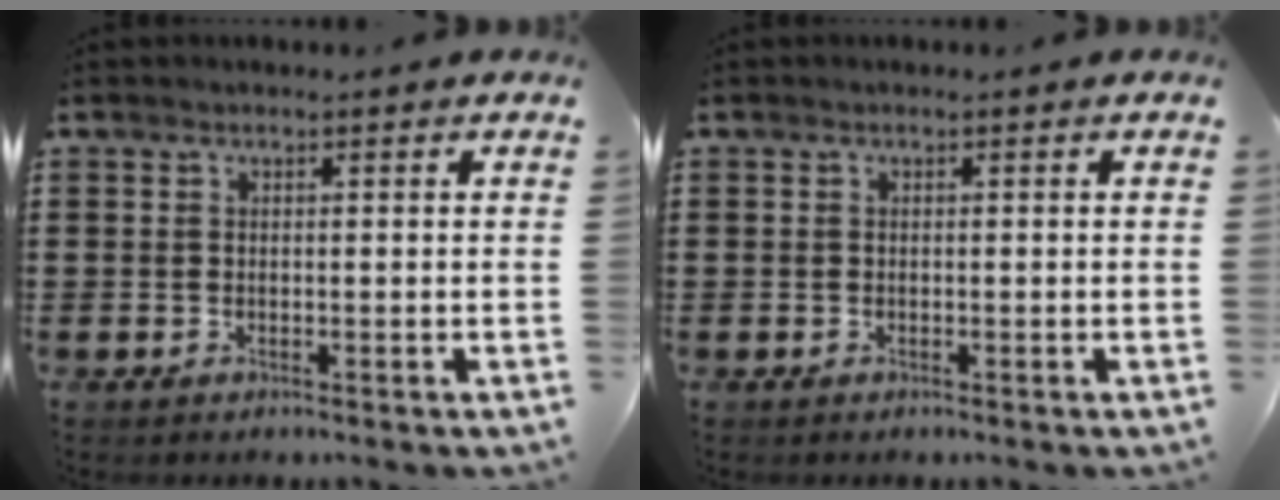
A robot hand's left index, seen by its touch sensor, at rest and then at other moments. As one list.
[{"total": 0.0}]